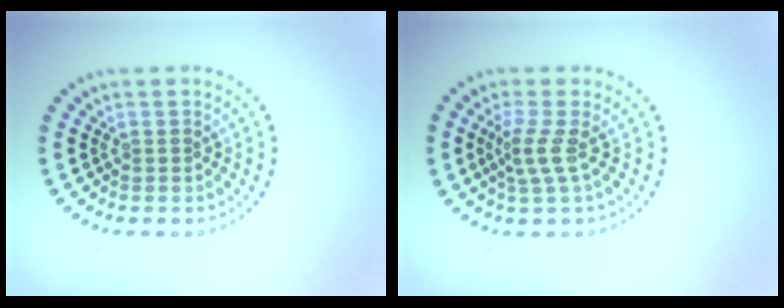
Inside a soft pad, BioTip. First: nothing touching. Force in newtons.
{"total": 2.3, "press": 1.6, "slide": 1.6}